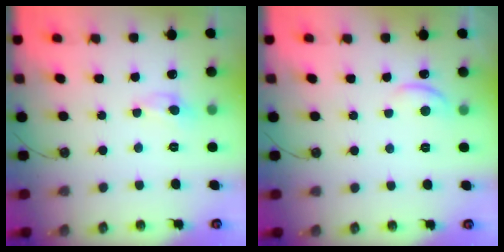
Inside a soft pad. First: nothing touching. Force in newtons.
{"total": 1.9, "press": 1.8, "slide": 0.6}